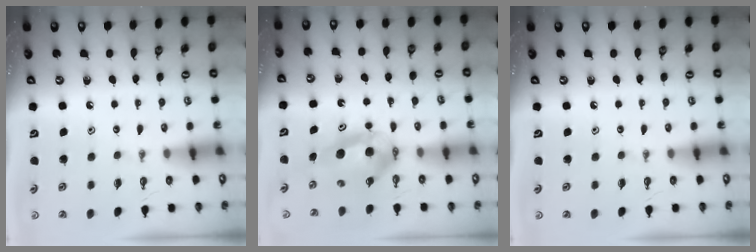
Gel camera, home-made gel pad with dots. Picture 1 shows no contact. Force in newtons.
{"total": 6.5, "press": 6.0, "slide": 2.5}
{"total": 0.0}